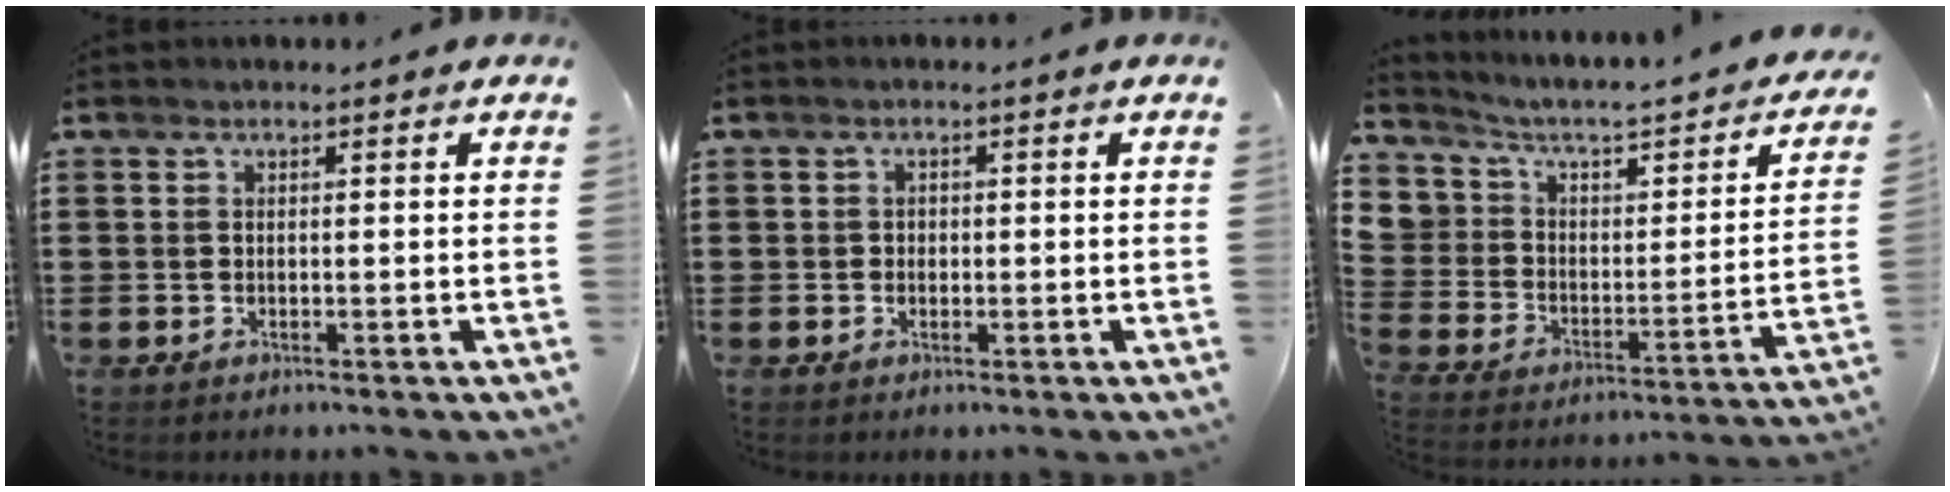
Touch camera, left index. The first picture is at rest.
{"total": 0.9, "force": [0.1, 0.8, 0.5], "torque": [-0.011, 0.005, 0.000]}
{"total": 3.5, "force": [0.9, 3.3, 0.3], "torque": [-0.029, -0.026, 0.006]}